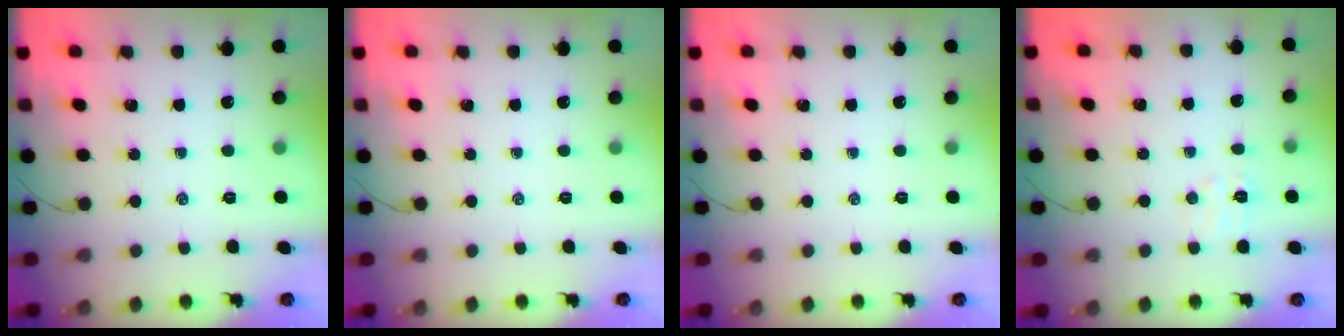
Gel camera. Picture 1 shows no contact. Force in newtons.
{"total": 0.0}
{"total": 0.0}
{"total": 4.8, "press": 4.6, "slide": 1.1}